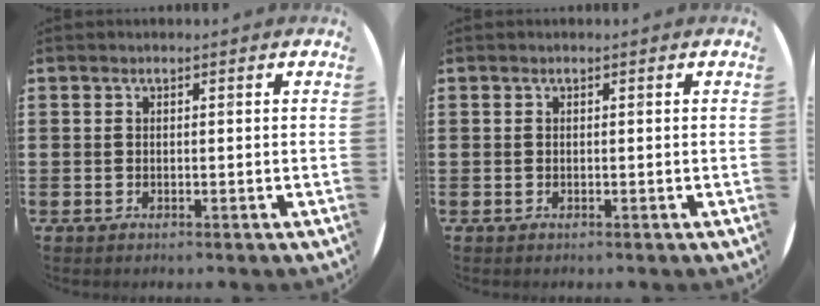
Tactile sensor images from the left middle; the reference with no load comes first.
{"total": 0.0}